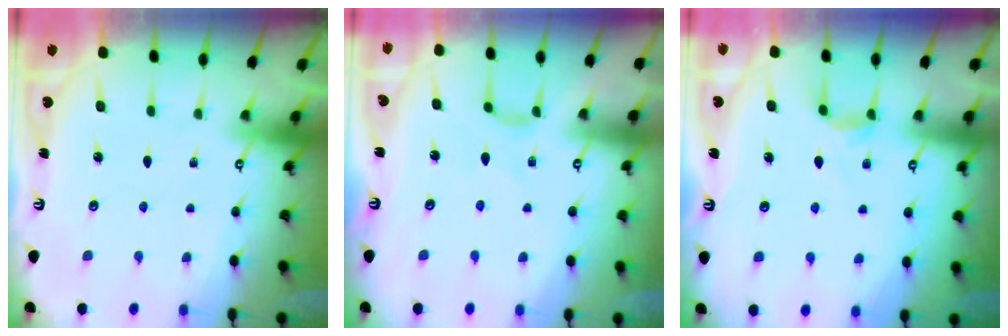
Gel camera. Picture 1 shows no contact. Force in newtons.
{"total": 2.4, "press": 2.4, "slide": 0.5}
{"total": 2.8, "press": 2.8, "slide": 0.5}